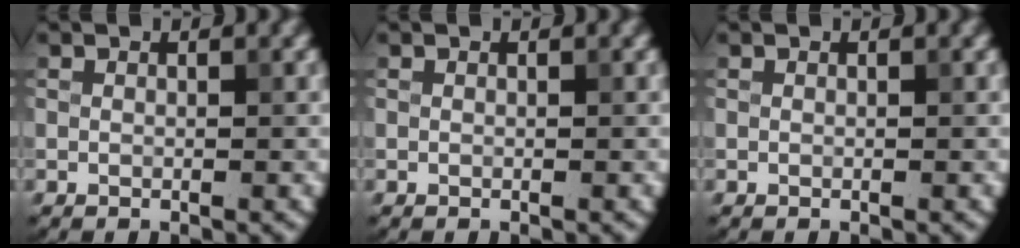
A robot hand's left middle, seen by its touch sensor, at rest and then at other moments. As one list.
[{"total": 0.0}, {"total": 0.0}]